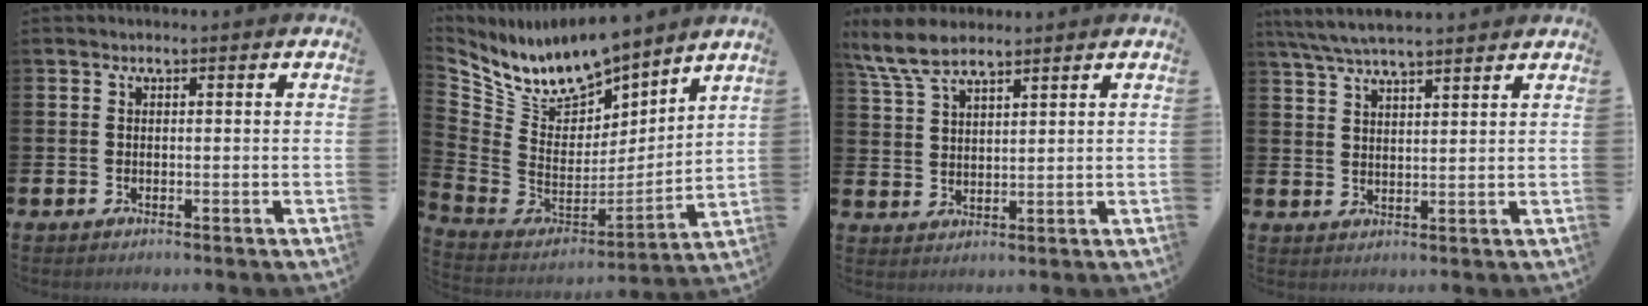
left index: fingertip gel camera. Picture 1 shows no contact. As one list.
[{"total": 9.7, "force": [9.2, 2.8, 1.4], "torque": [-0.090, -0.072, 0.170]}, {"total": 6.9, "force": [5.9, 1.9, 3.0], "torque": [-0.073, -0.017, 0.110]}, {"total": 5.9, "force": [5.5, 0.6, 2.0], "torque": [-0.057, -0.016, 0.101]}]